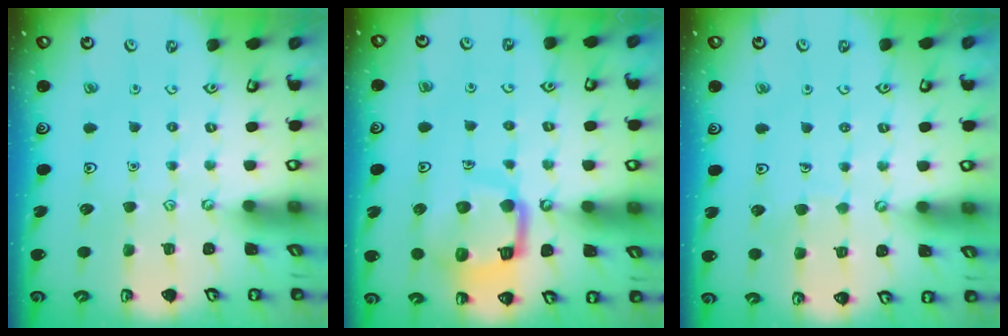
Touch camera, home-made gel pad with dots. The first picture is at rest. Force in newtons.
{"total": 13.0, "press": 12.9, "slide": 1.5}
{"total": 3.6, "press": 3.6, "slide": 0.2}